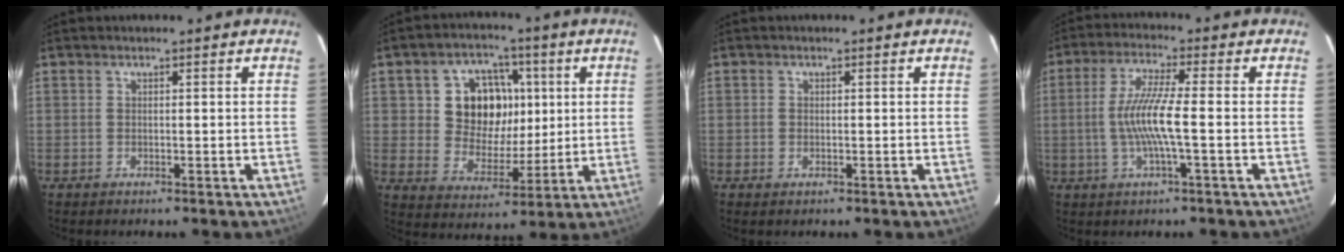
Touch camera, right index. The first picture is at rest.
{"total": 12.0, "force": [2.7, 10.1, 6.0], "torque": [-0.122, 0.019, 0.055]}
{"total": 0.7, "force": [-0.2, 0.6, 0.4], "torque": [-0.007, -0.002, -0.004]}
{"total": 8.6, "force": [-1.4, 0.0, 8.5], "torque": [-0.173, -0.001, -0.026]}